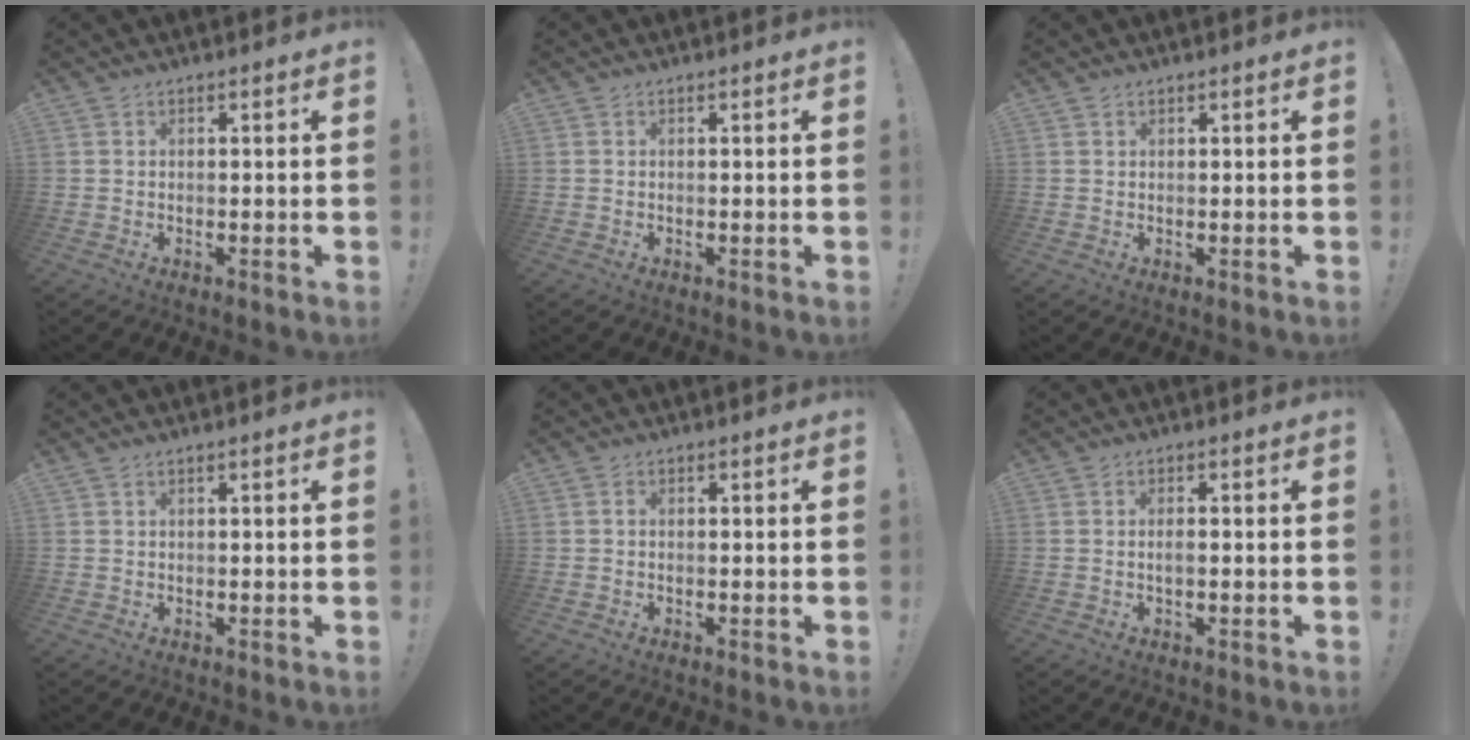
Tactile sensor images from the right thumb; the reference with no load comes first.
{"total": 0.0}
{"total": 0.6, "force": [0.5, 0.3, 0.1], "torque": [-0.002, -0.001, 0.009]}
{"total": 0.6, "force": [0.5, 0.0, 0.3], "torque": [-0.006, 0.001, 0.010]}
{"total": 0.5, "force": [-0.5, 0.2, 0.1], "torque": [-0.006, 0.004, -0.008]}
{"total": 1.5, "force": [-0.4, 0.2, 1.5], "torque": [-0.031, 0.004, -0.008]}